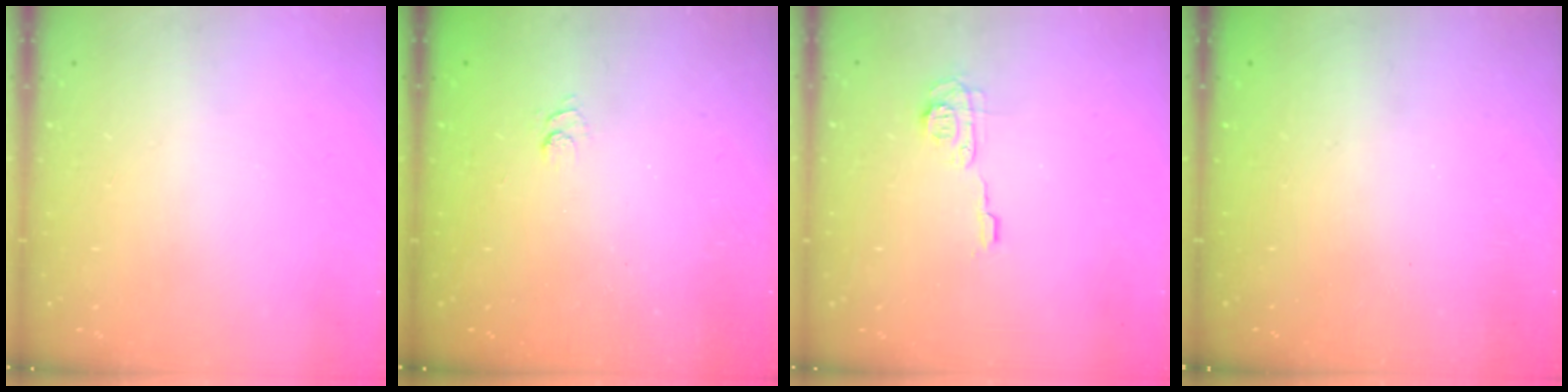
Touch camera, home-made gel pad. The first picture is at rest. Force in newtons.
{"total": 2.4, "press": 1.9, "slide": 1.4}
{"total": 6.6, "press": 6.6, "slide": 0.4}
{"total": 2.3, "press": 2.2, "slide": 0.8}